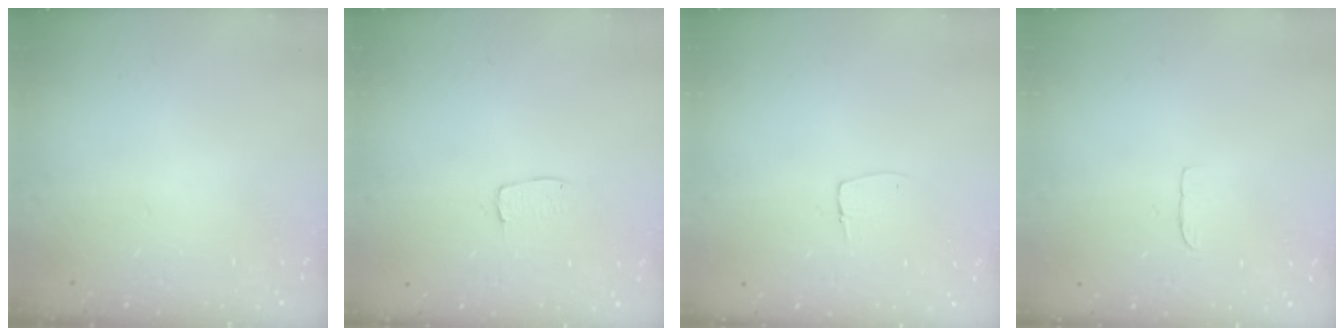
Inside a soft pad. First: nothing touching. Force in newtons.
{"total": 3.5, "press": 3.4, "slide": 0.2}
{"total": 5.6, "press": 5.5, "slide": 0.4}
{"total": 3.2, "press": 3.2, "slide": 0.3}